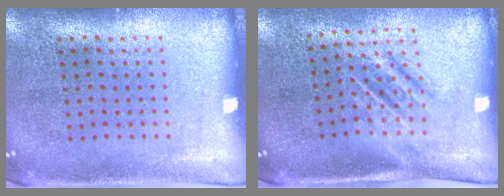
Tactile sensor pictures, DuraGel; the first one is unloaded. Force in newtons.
{"total": 1.6, "press": 1.3, "slide": 1.0}